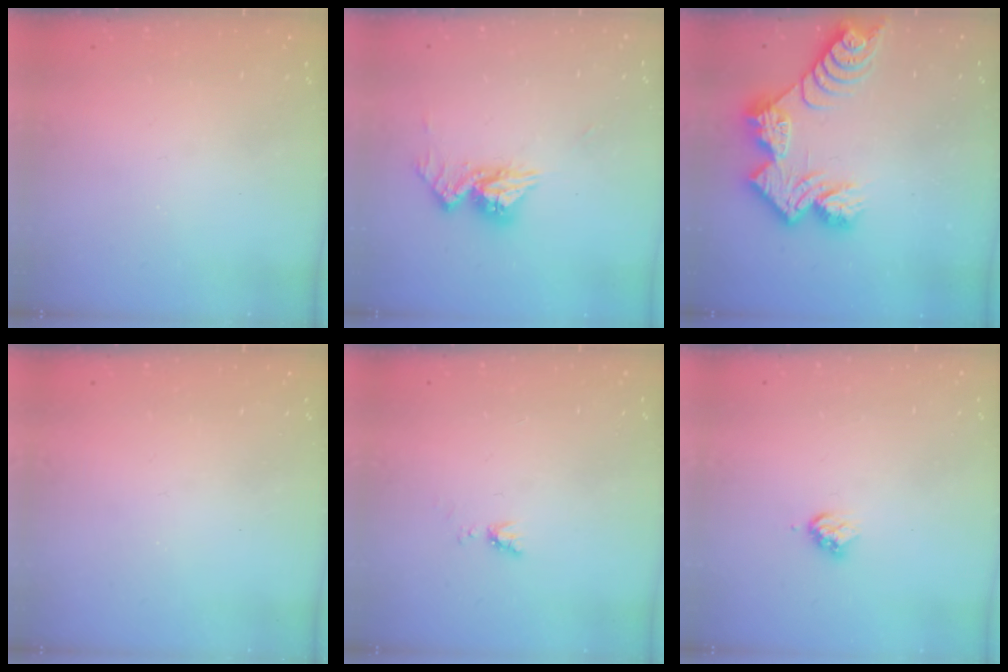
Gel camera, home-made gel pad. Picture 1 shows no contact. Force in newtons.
{"total": 10.5, "press": 10.5, "slide": 1.0}
{"total": 12.3, "press": 12.2, "slide": 1.1}
{"total": 0.0}
{"total": 4.2, "press": 4.1, "slide": 0.8}
{"total": 3.7, "press": 3.7, "slide": 0.4}